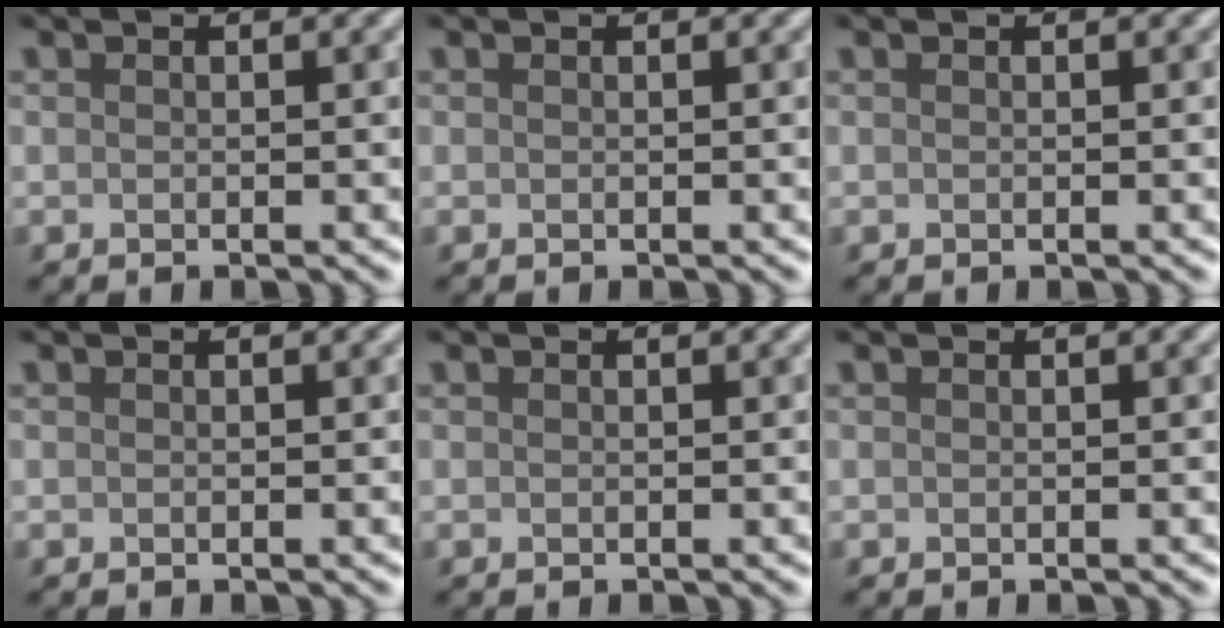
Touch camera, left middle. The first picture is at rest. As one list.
[{"total": 0.0}, {"total": 0.0}, {"total": 0.0}, {"total": 0.0}, {"total": 0.0}]